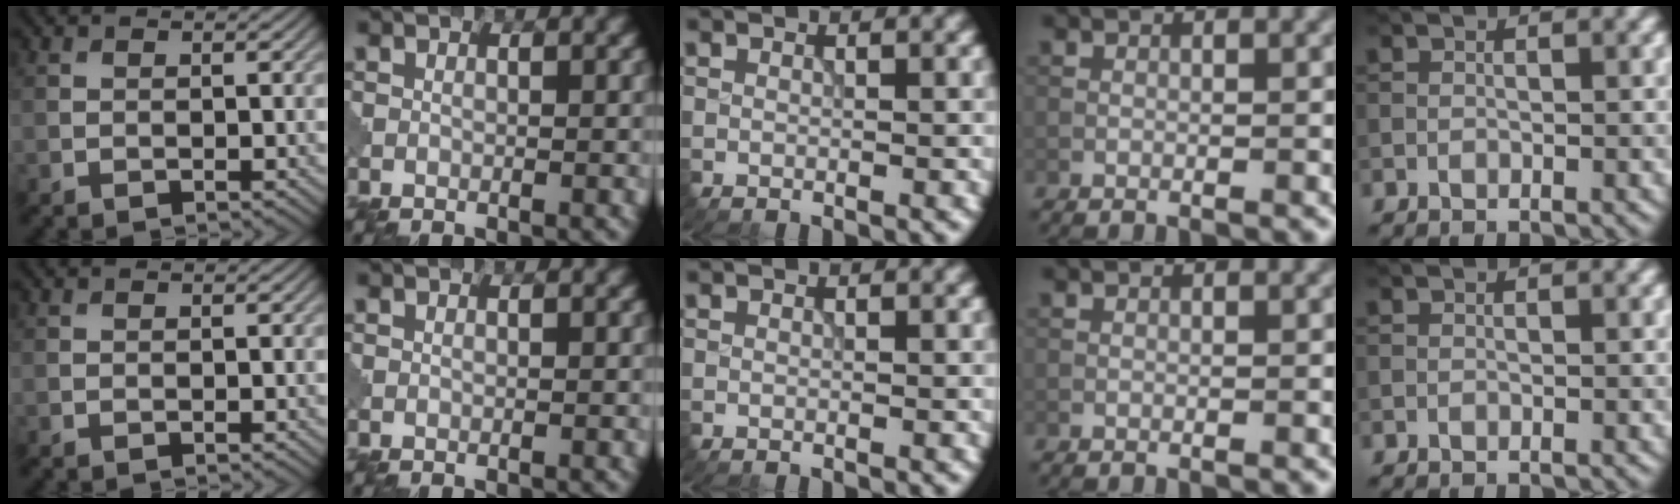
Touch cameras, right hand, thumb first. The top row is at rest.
{}